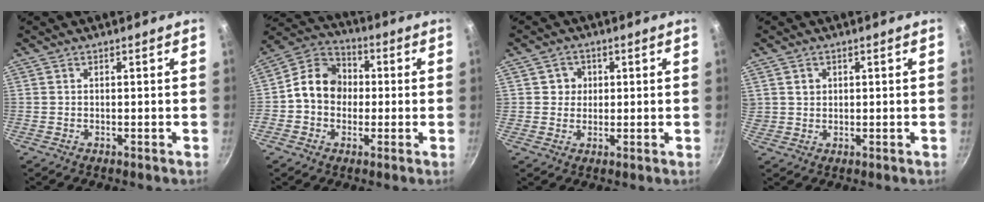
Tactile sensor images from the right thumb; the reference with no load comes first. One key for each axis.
{"total": 10.9, "fx": -0.2, "fy": 9.3, "fz": 5.8, "tx": -0.061, "ty": 0.028, "tz": -0.027}
{"total": 3.6, "fx": 0.7, "fy": 3.4, "fz": 0.7, "tx": 0.017, "ty": 0.005, "tz": 0.008}
{"total": 2.5, "fx": 0.9, "fy": 2.2, "fz": 0.7, "tx": -0.003, "ty": 0.009, "tz": 0.019}